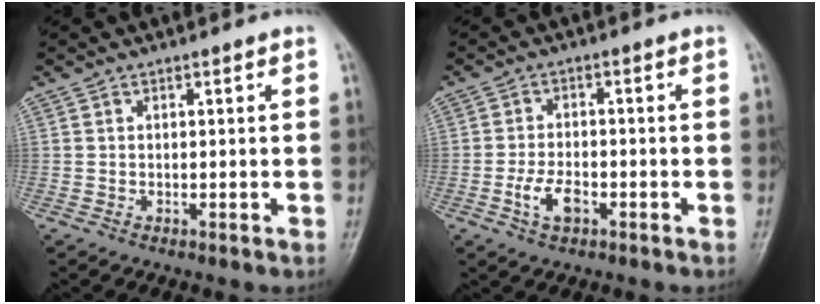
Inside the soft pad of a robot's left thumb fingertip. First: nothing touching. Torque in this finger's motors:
{"motor_torque": [-0.31, 0.62, 0.68, 0.26, 0.08]}